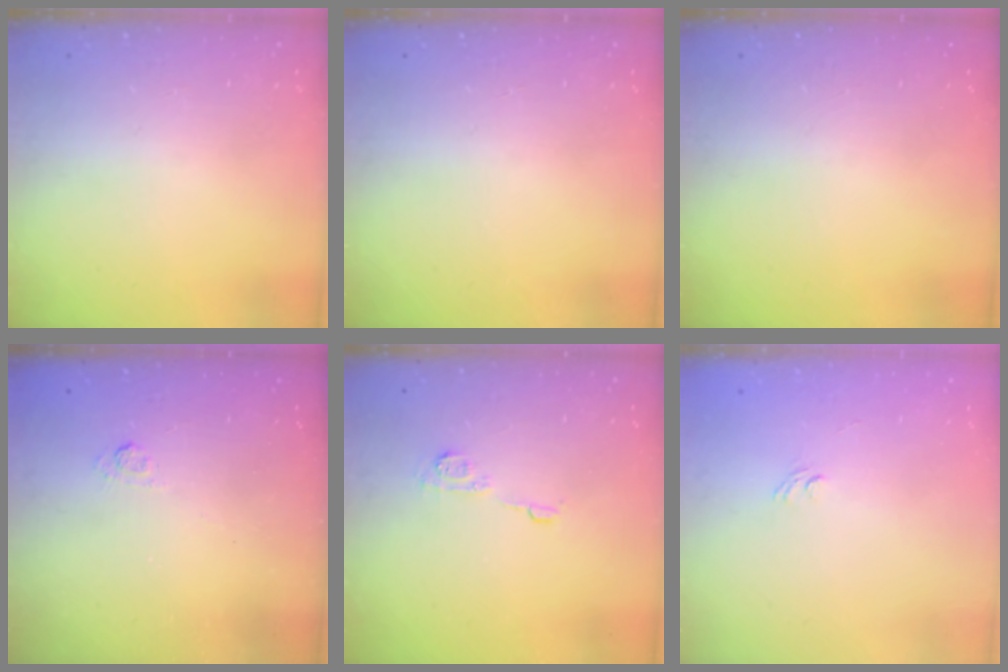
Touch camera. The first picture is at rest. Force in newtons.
{"total": 0.0}
{"total": 0.0}
{"total": 1.7, "press": 1.1, "slide": 1.3}
{"total": 5.8, "press": 5.8, "slide": 0.2}
{"total": 2.4, "press": 2.1, "slide": 1.1}